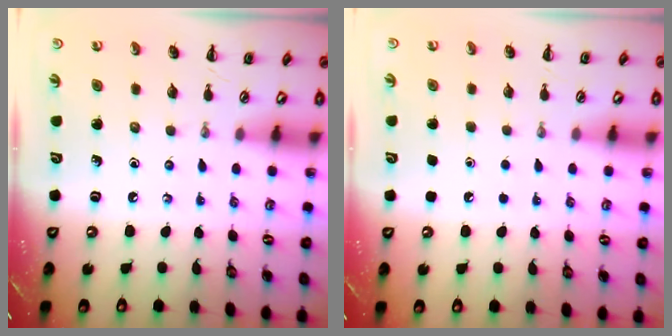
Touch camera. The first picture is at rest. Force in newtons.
{"total": 2.3, "press": 2.3, "slide": 0.1}